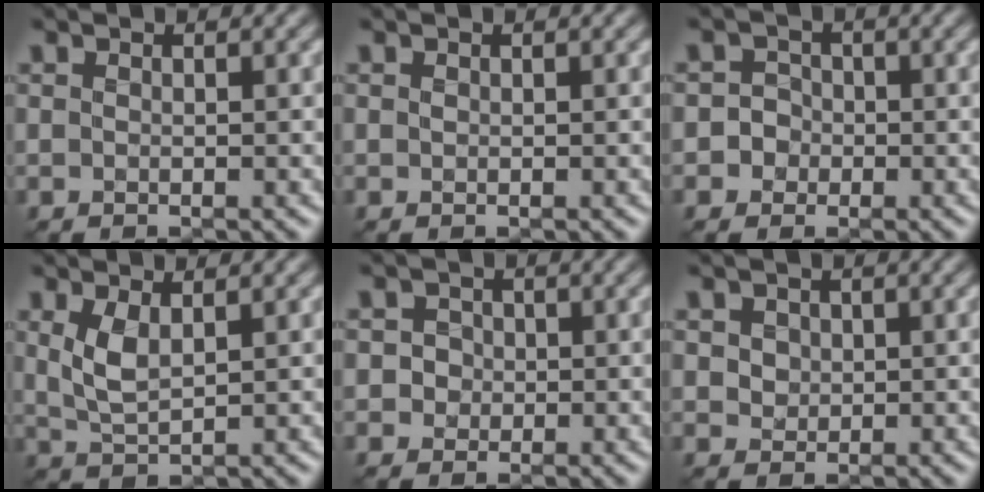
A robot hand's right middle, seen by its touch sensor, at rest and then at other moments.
{"total": 0.0}
{"total": 2.4, "force": [-0.5, 2.3, 0.6], "torque": [0.014, 0.007, -0.020]}
{"total": 2.5, "force": [0.6, 1.1, 2.2], "torque": [-0.053, -0.004, 0.017]}
{"total": 2.2, "force": [0.3, 2.0, 0.9], "torque": [-0.012, 0.005, 0.005]}
{"total": 2.5, "force": [0.9, 2.0, 1.2], "torque": [-0.044, 0.003, 0.025]}